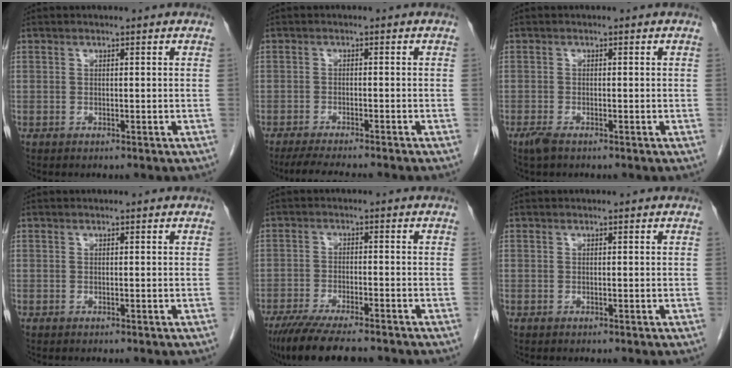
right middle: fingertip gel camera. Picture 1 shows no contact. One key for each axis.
{"total": 7.4, "fx": -6.4, "fy": 0.0, "fz": 3.6, "tx": -0.052, "ty": -0.019, "tz": -0.100}
{"total": 1.9, "fx": -1.4, "fy": 0.5, "fz": 1.3, "tx": -0.033, "ty": -0.006, "tz": -0.025}
{"total": 0.0}
{"total": 11.7, "fx": -9.5, "fy": 2.1, "fz": 6.4, "tx": -0.104, "ty": -0.024, "tz": -0.150}
{"total": 0.0}